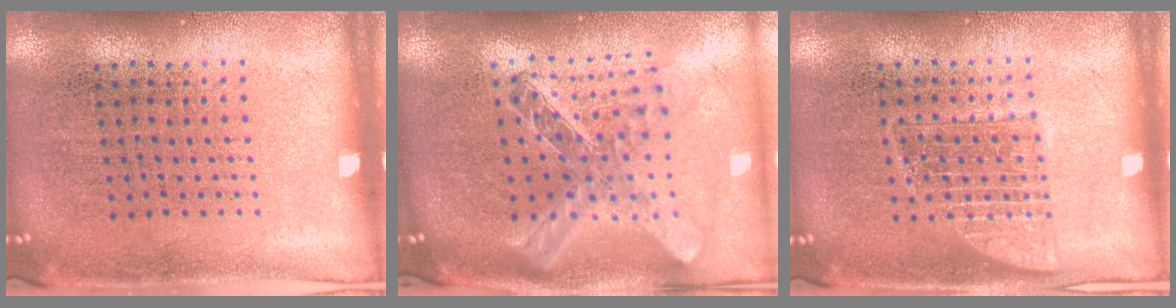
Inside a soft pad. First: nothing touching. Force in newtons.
{"total": 2.5, "press": 2.0, "slide": 1.6}
{"total": 1.1, "press": 1.1, "slide": 0.3}